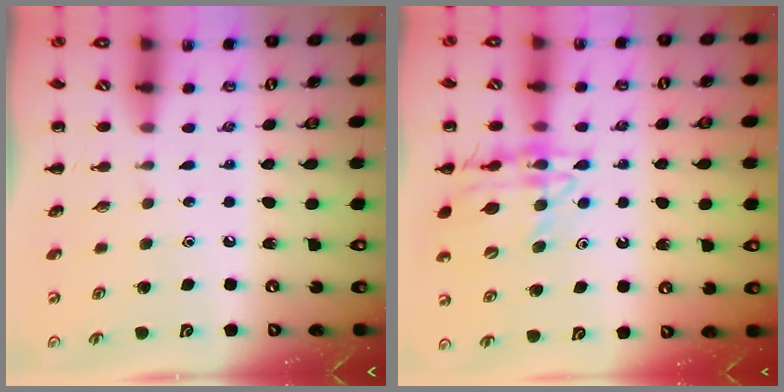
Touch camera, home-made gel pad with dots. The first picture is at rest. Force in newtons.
{"total": 14.9, "press": 14.7, "slide": 2.4}